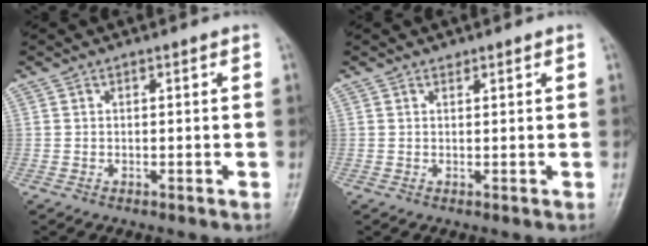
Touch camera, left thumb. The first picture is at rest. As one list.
[{"total": 0.6, "force": [0.6, 0.3, 0.1], "torque": [0.000, -0.005, 0.008]}]